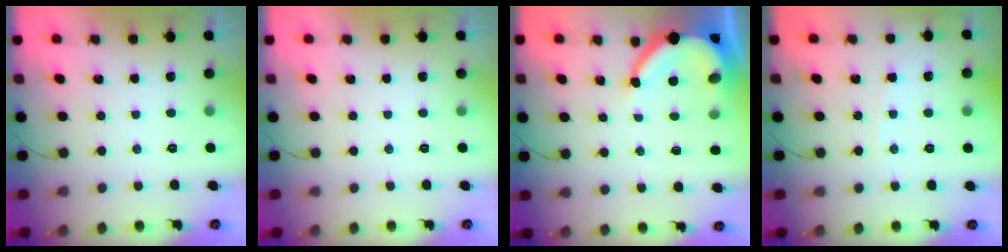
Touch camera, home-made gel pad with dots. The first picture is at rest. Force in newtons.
{"total": 0.0}
{"total": 8.3, "press": 8.2, "slide": 0.9}
{"total": 2.3, "press": 2.3, "slide": 0.3}